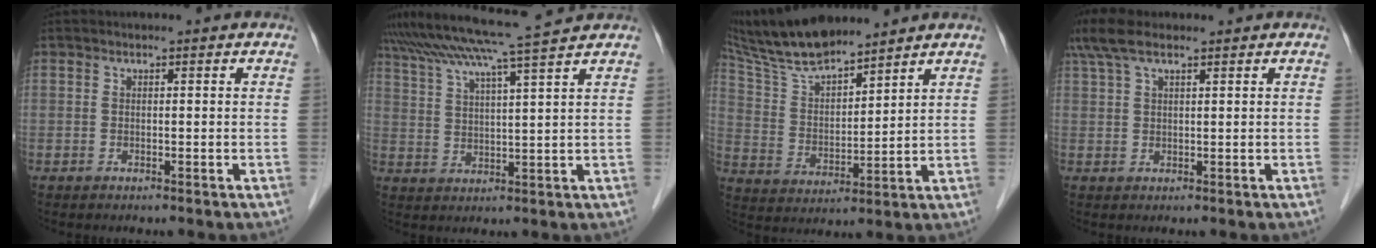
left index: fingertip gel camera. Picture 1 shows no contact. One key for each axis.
{"total": 13.7, "fx": 11.4, "fy": -1.8, "fz": 7.4, "tx": -0.135, "ty": 0.006, "tz": 0.171}
{"total": 12.0, "fx": 10.7, "fy": 1.5, "fz": 5.1, "tx": -0.112, "ty": 0.014, "tz": 0.208}
{"total": 6.5, "fx": 4.7, "fy": 1.9, "fz": 4.1, "tx": -0.097, "ty": 0.034, "tz": 0.092}